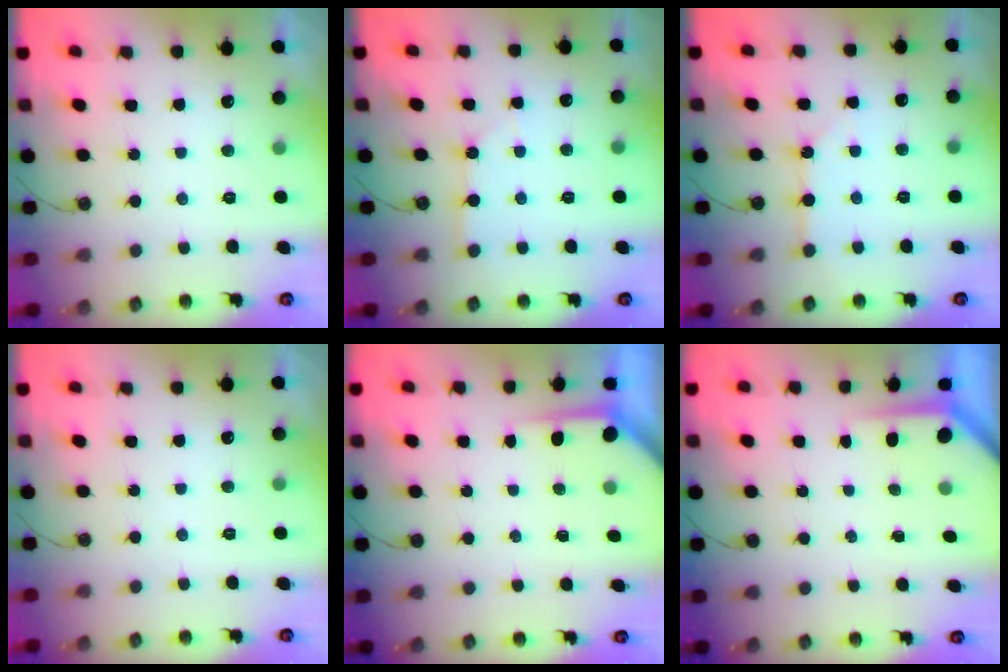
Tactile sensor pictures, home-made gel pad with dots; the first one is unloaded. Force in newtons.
{"total": 1.9, "press": 1.8, "slide": 0.3}
{"total": 3.5, "press": 3.5, "slide": 0.2}
{"total": 0.0}
{"total": 3.6, "press": 3.6, "slide": 0.3}
{"total": 3.9, "press": 3.9, "slide": 0.2}